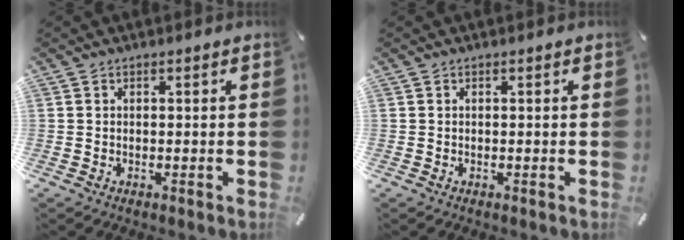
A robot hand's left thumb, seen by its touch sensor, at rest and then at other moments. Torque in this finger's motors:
{"motor_torque": [0.00, 0.00, 0.00, 0.00, 0.00]}